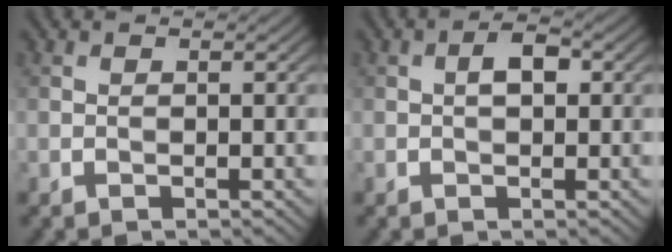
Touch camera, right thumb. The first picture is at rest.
{"total": 2.4, "force": [0.3, 1.2, 2.0], "torque": [-0.032, 0.006, 0.000]}